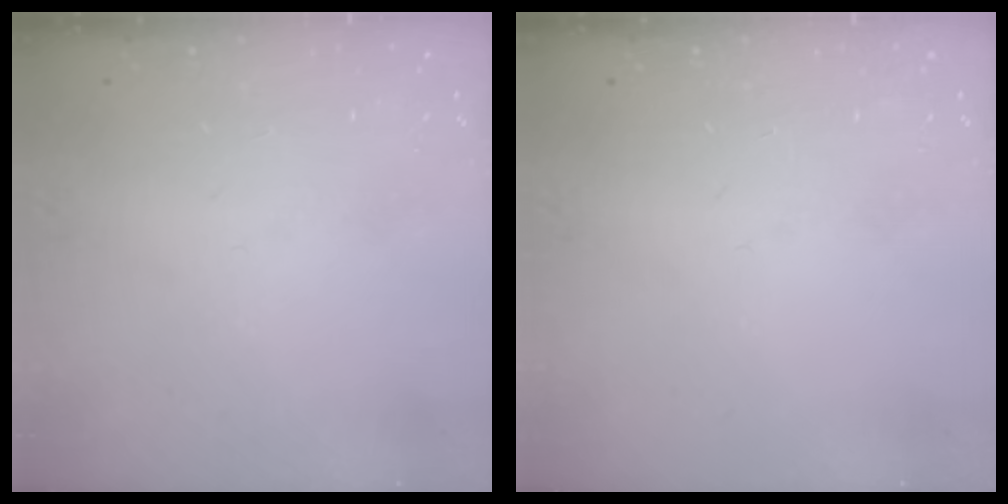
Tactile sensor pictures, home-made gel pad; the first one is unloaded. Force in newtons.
{"total": 0.0}